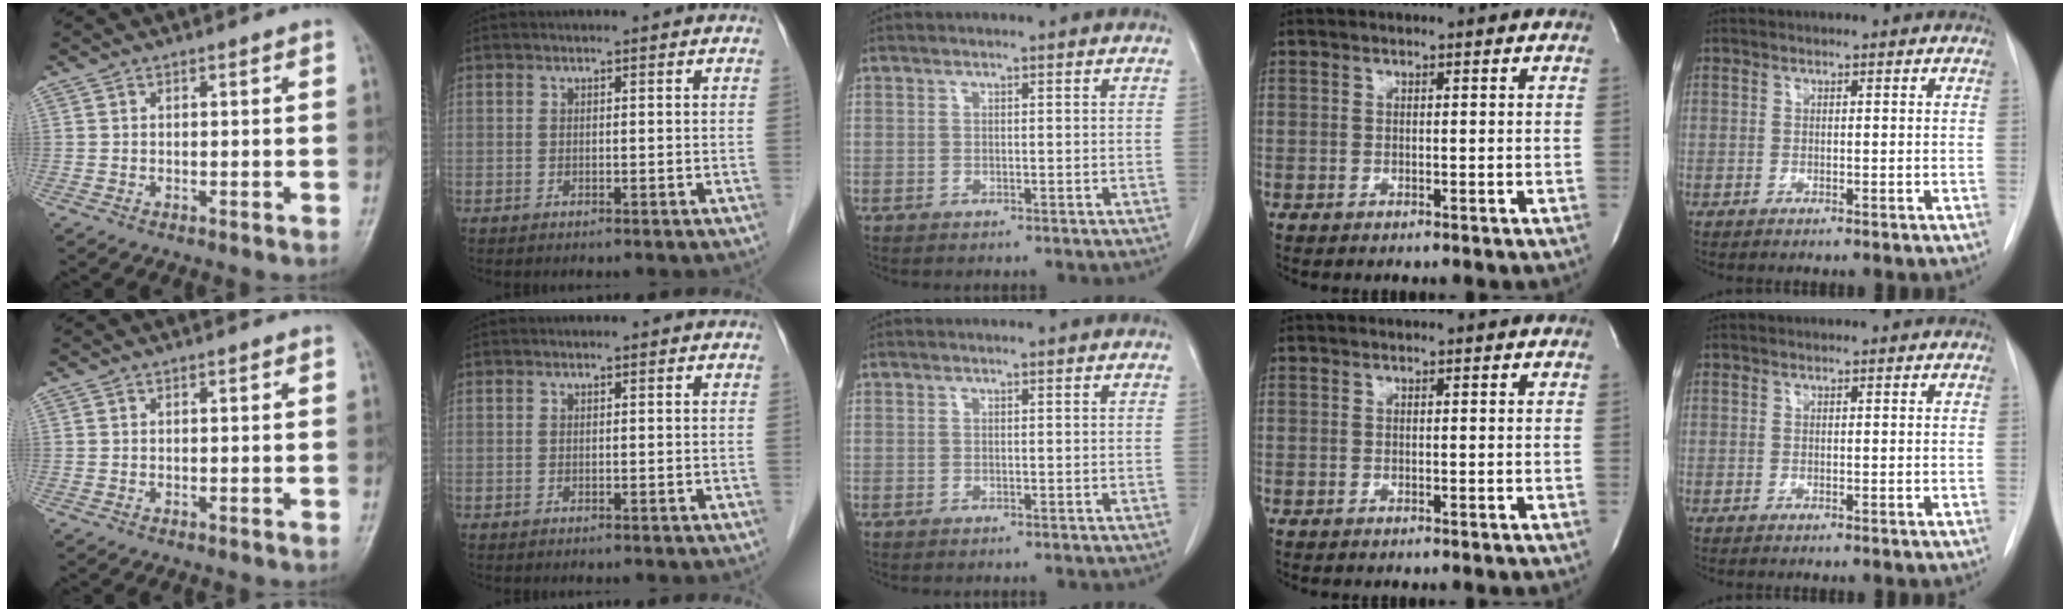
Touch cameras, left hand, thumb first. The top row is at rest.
{}